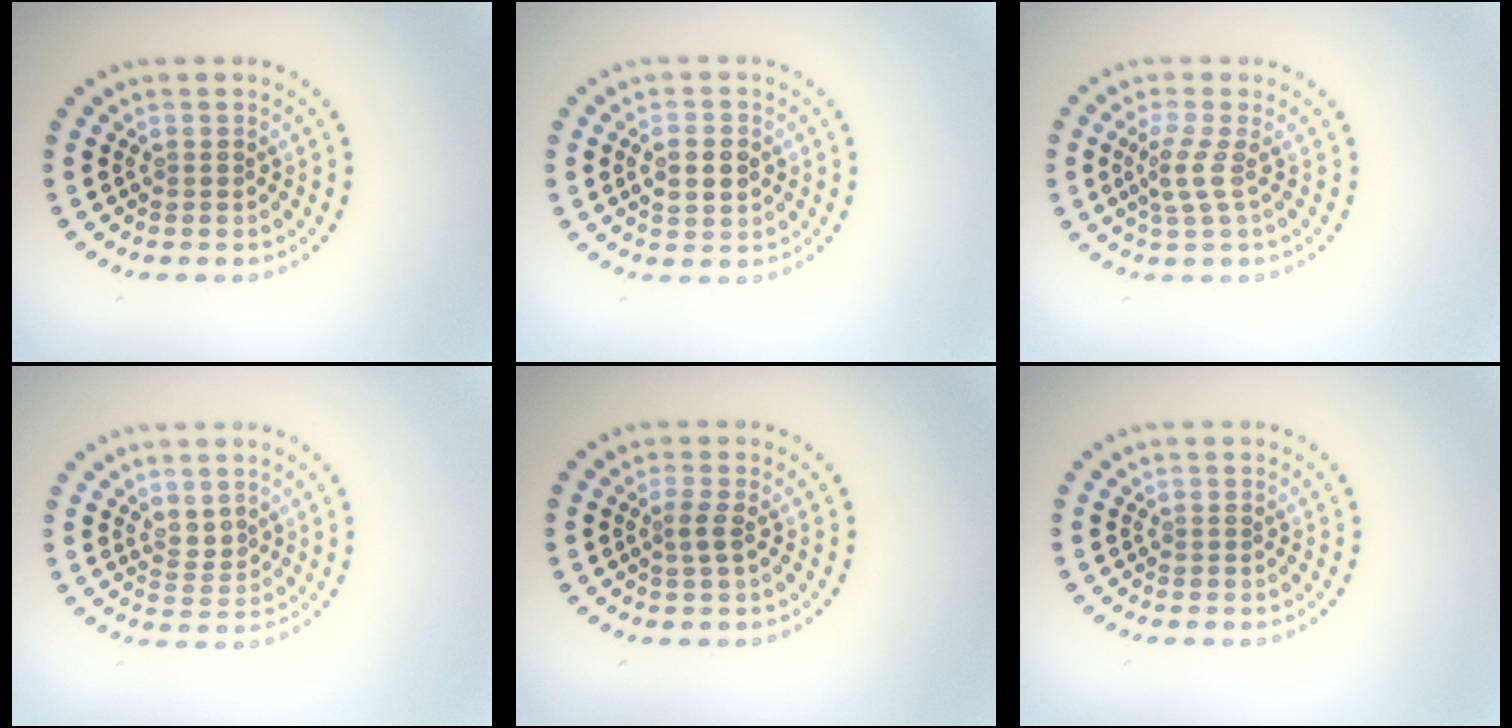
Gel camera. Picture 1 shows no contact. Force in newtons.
{"total": 3.1, "press": 3.1, "slide": 0.2}
{"total": 2.1, "press": 1.5, "slide": 1.5}
{"total": 1.7, "press": 1.3, "slide": 1.0}
{"total": 1.3, "press": 1.1, "slide": 0.8}
{"total": 0.0}